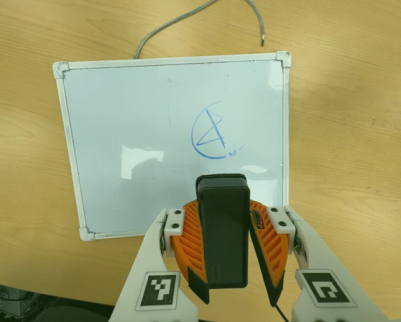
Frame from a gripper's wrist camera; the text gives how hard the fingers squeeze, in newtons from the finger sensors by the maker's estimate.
{"total": 11.0, "left": 10.1, "right": 11.9}